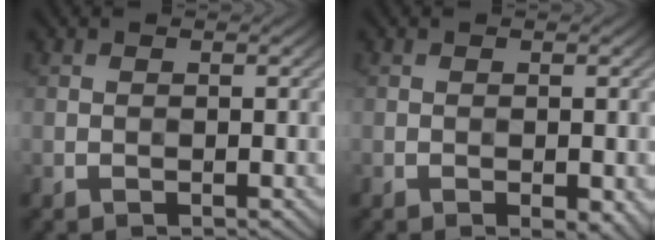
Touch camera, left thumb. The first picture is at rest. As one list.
[{"total": 2.0, "force": [-0.7, 0.6, 1.7], "torque": [-0.025, -0.002, -0.008]}]